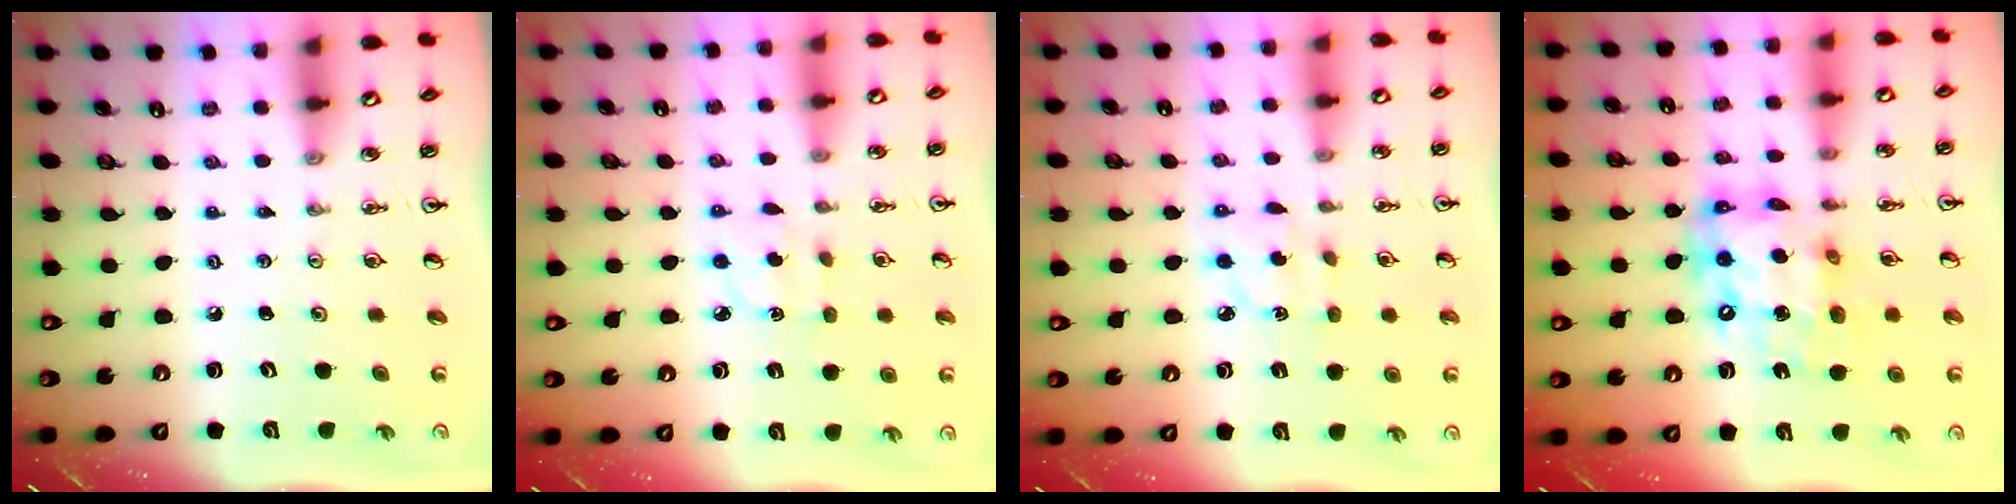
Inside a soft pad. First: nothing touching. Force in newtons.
{"total": 3.7, "press": 3.7, "slide": 0.6}
{"total": 4.2, "press": 4.2, "slide": 0.3}
{"total": 15.4, "press": 15.4, "slide": 1.2}